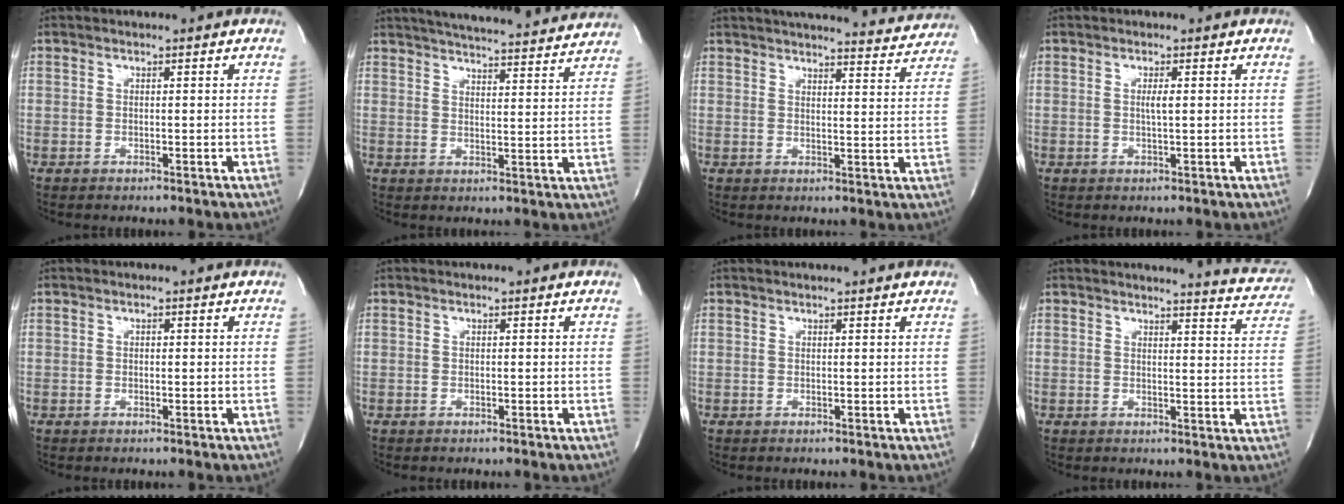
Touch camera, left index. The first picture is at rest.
{"total": 21.8, "force": [20.3, 2.2, 7.6], "torque": [-0.120, -0.008, 0.257]}
{"total": 17.8, "force": [16.9, 2.6, 4.8], "torque": [-0.064, -0.020, 0.199]}
{"total": 1.4, "force": [0.3, 0.0, 1.3], "torque": [-0.030, 0.000, 0.004]}
{"total": 0.0}
{"total": 0.0}
{"total": 2.2, "force": [2.2, 0.0, 0.5], "torque": [-0.011, 0.008, 0.022]}
{"total": 9.4, "force": [9.3, 0.9, 1.2], "torque": [-0.002, -0.048, 0.080]}